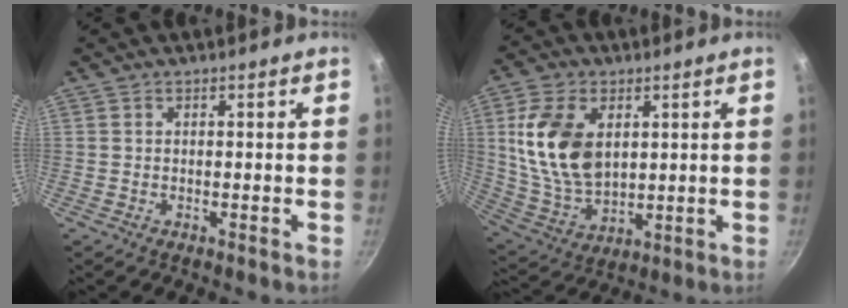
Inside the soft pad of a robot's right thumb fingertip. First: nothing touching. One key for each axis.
{"total": 15.6, "fx": 3.5, "fy": 9.9, "fz": 11.5, "tx": -0.202, "ty": -0.019, "tz": 0.081}